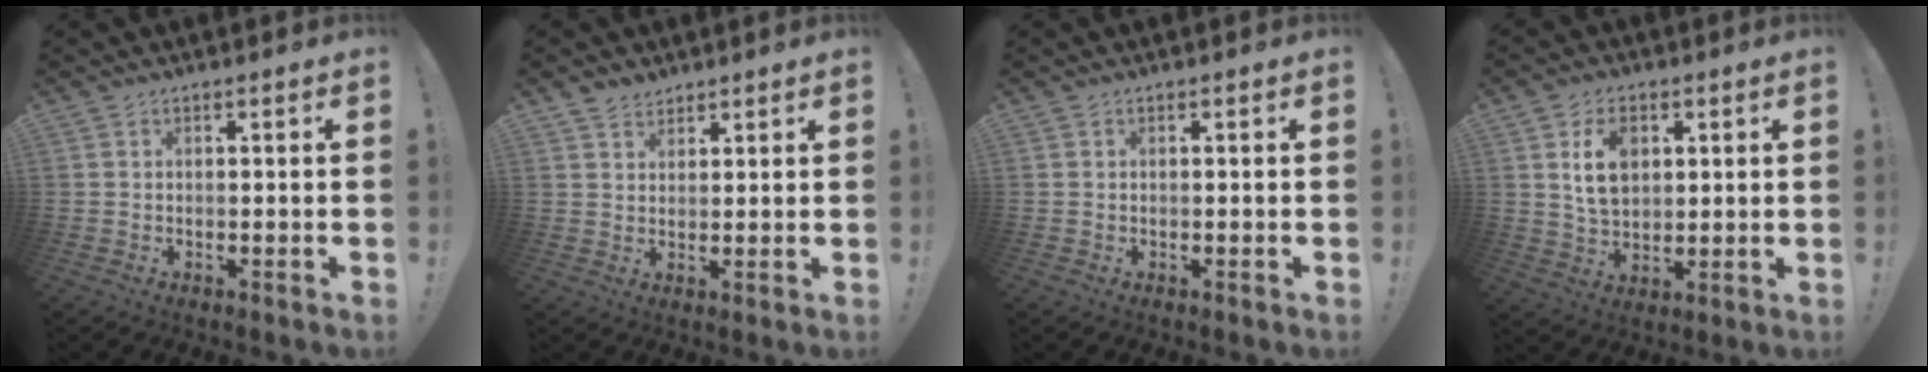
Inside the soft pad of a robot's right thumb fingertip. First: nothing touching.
{"total": 3.6, "force": [3.0, 2.0, 0.4], "torque": [0.000, -0.018, 0.055]}
{"total": 0.0}
{"total": 9.6, "force": [3.1, 6.8, 6.1], "torque": [-0.083, 0.000, 0.057]}